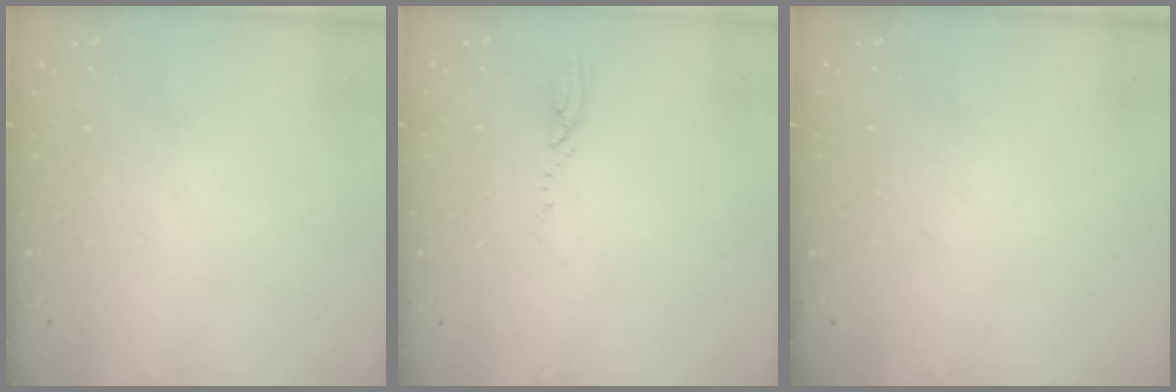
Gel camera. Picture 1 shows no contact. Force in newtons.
{"total": 2.5, "press": 2.4, "slide": 0.3}
{"total": 0.0}